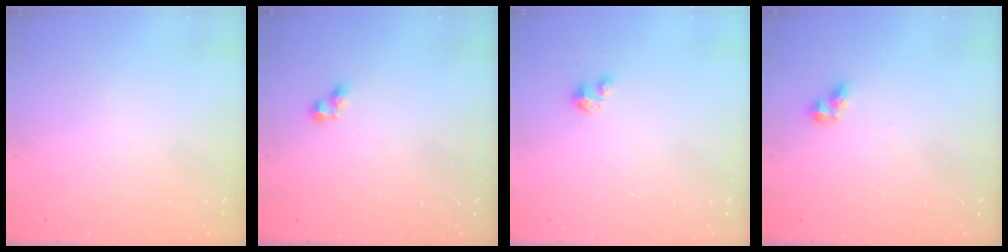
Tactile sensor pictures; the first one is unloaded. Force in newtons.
{"total": 3.2, "press": 3.1, "slide": 0.4}
{"total": 1.8, "press": 1.8, "slide": 0.1}
{"total": 5.4, "press": 5.3, "slide": 0.6}